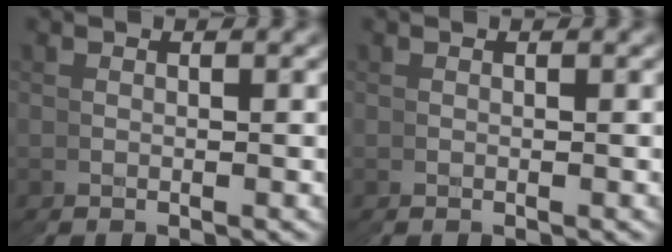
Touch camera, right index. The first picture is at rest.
{"total": 0.0}